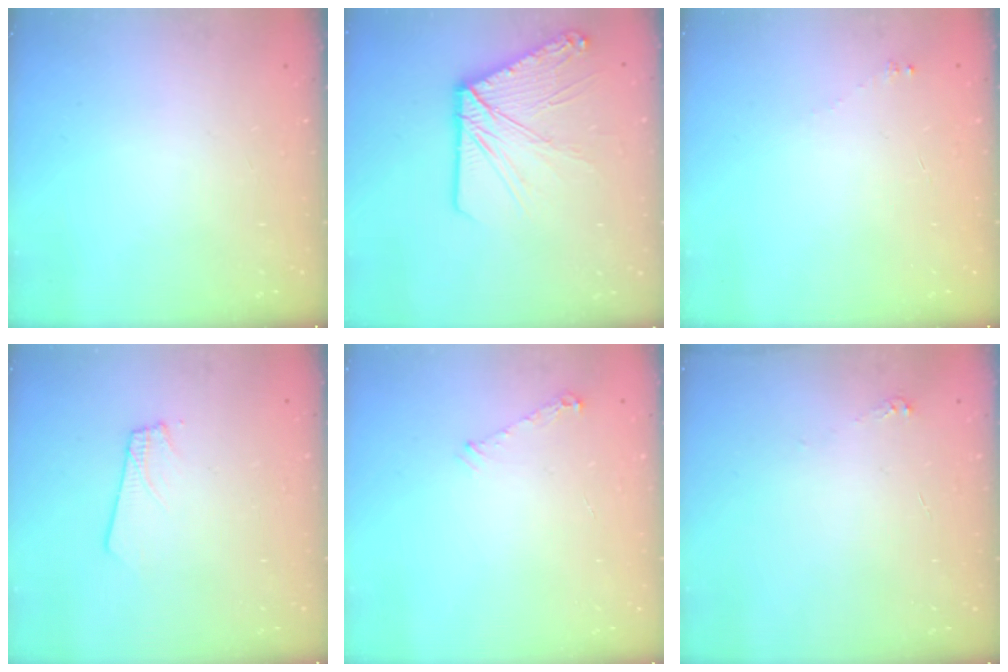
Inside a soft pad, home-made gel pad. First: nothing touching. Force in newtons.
{"total": 14.4, "press": 14.3, "slide": 2.1}
{"total": 1.7, "press": 1.6, "slide": 0.2}
{"total": 1.8, "press": 1.8, "slide": 0.1}
{"total": 4.9, "press": 4.9, "slide": 0.5}
{"total": 2.5, "press": 2.5, "slide": 0.3}